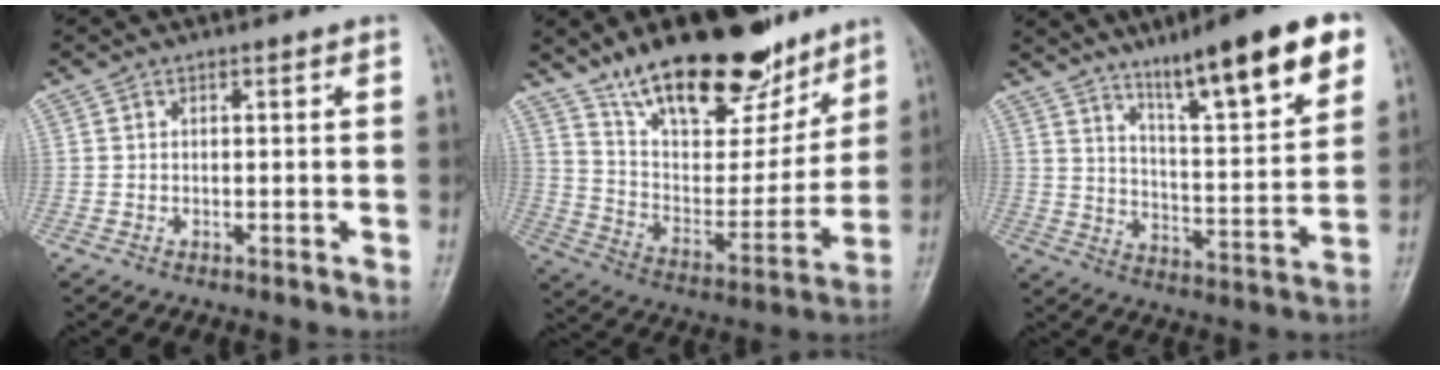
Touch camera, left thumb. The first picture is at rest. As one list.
[{"total": 24.6, "force": [17.0, 10.6, 14.3], "torque": [-0.176, -0.077, 0.279]}, {"total": 18.8, "force": [11.7, 3.4, 14.4], "torque": [-0.187, -0.051, 0.183]}]